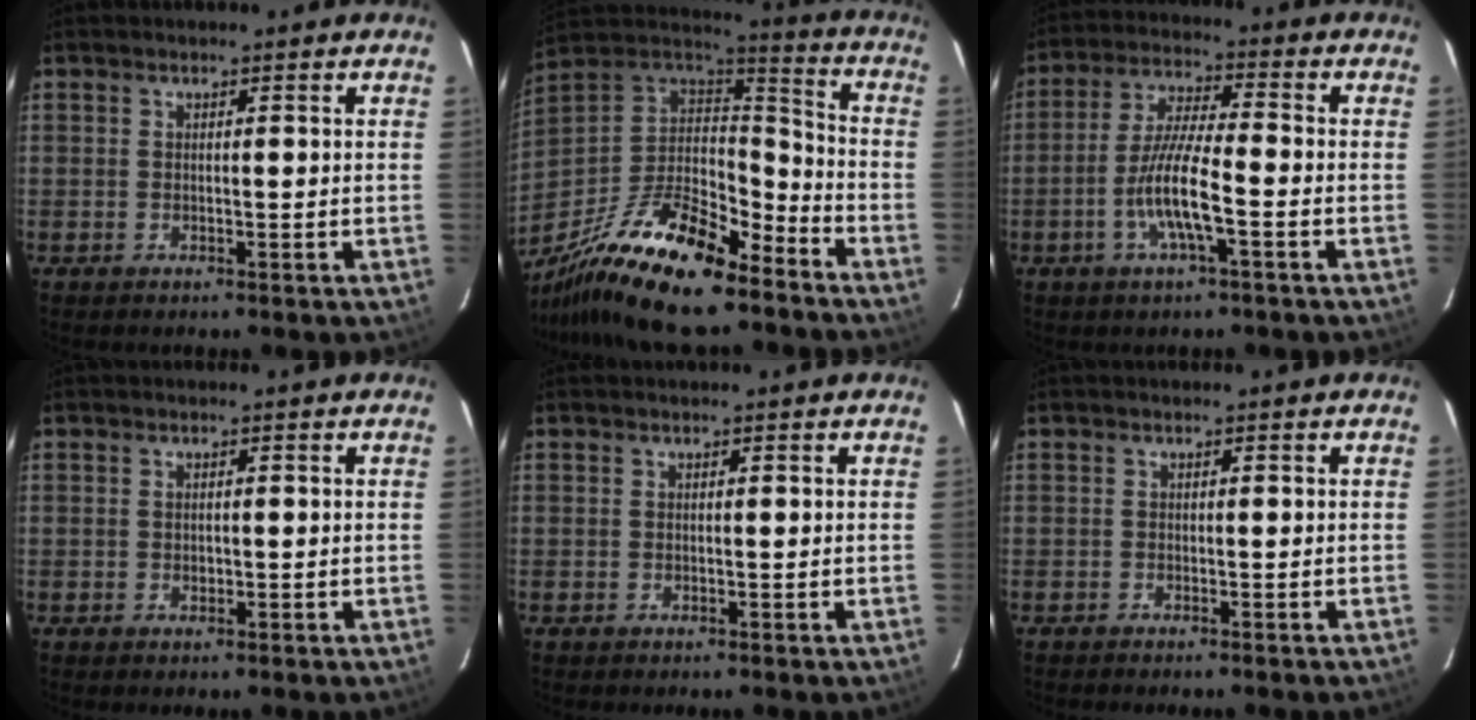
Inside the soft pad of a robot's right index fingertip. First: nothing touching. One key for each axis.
{"total": 24.4, "fx": -17.2, "fy": 7.5, "fz": 15.6, "tx": -0.309, "ty": -0.026, "tz": -0.299}
{"total": 9.0, "fx": -3.4, "fy": 1.1, "fz": 8.3, "tx": -0.170, "ty": -0.002, "tz": -0.064}
{"total": 0.8, "fx": -0.1, "fy": 0.7, "fz": 0.5, "tx": -0.007, "ty": 0.002, "tz": 0.000}
{"total": 0.0}
{"total": 0.8, "fx": -0.8, "fy": -0.1, "fz": 0.2, "tx": -0.006, "ty": -0.002, "tz": -0.012}